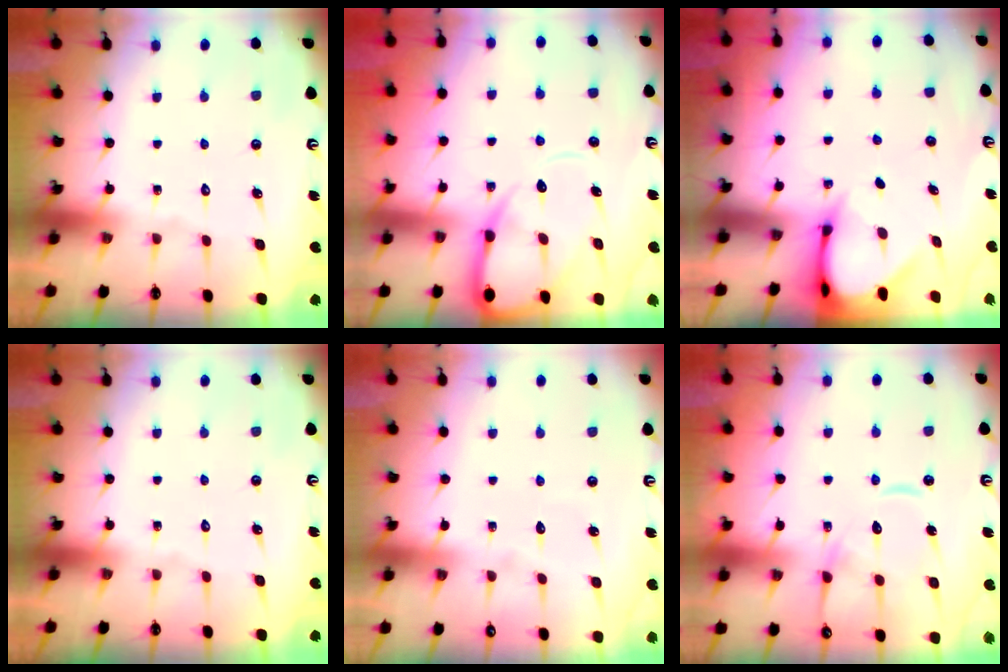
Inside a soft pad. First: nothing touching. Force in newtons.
{"total": 9.4, "press": 9.4, "slide": 1.0}
{"total": 3.3, "press": 3.3, "slide": 0.1}
{"total": 0.0}
{"total": 4.5, "press": 4.4, "slide": 0.3}
{"total": 13.3, "press": 13.2, "slide": 1.3}